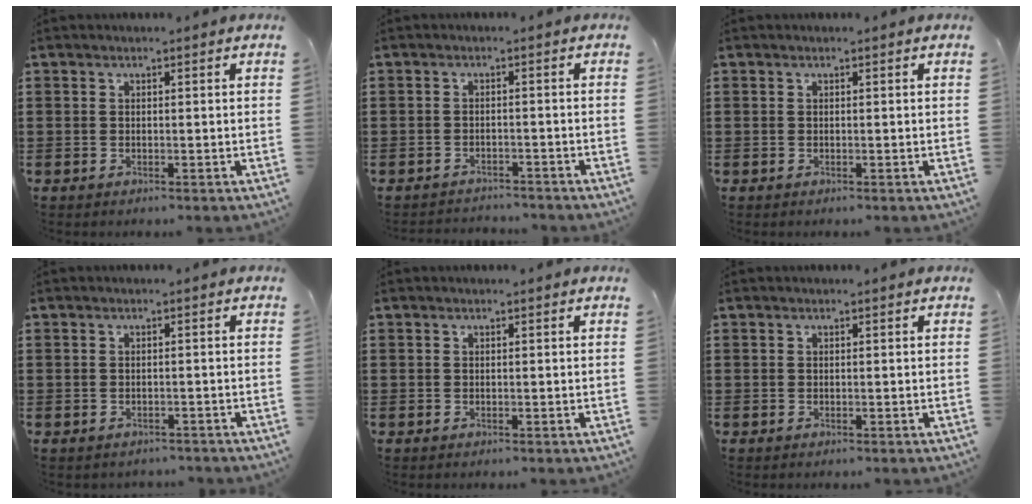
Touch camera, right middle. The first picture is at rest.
{"total": 1.8, "force": [-1.8, 0.2, 0.0], "torque": [-0.007, 0.000, -0.040]}
{"total": 0.0}
{"total": 0.7, "force": [-0.7, 0.2, 0.0], "torque": [-0.002, 0.000, -0.015]}
{"total": 0.0}
{"total": 0.0}